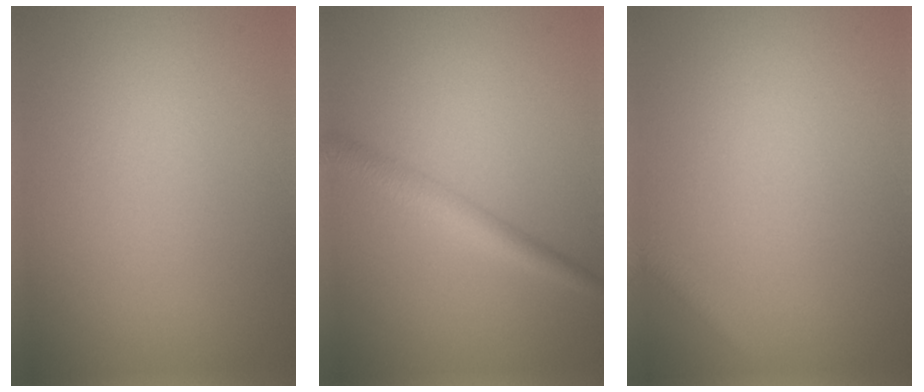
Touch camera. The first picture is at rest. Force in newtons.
{"total": 2.9, "press": 2.9, "slide": 0.1}
{"total": 1.2, "press": 1.2, "slide": 0.0}